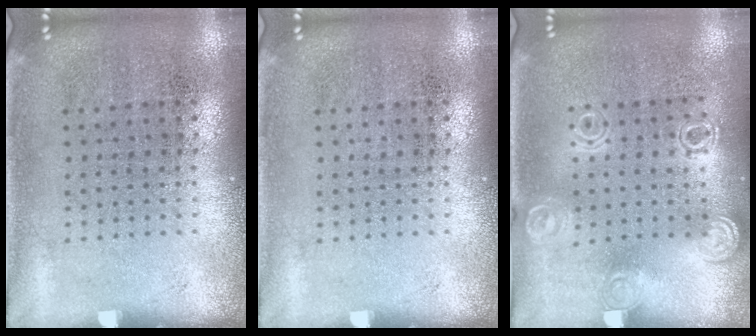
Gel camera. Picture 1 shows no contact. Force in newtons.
{"total": 0.0}
{"total": 1.3, "press": 1.2, "slide": 0.3}